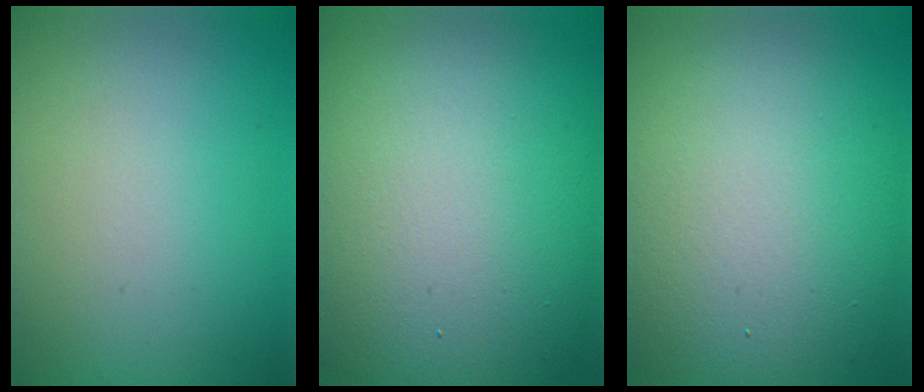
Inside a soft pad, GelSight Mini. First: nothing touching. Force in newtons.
{"total": 17.2, "press": 17.2, "slide": 1.1}
{"total": 13.9, "press": 13.9, "slide": 1.1}